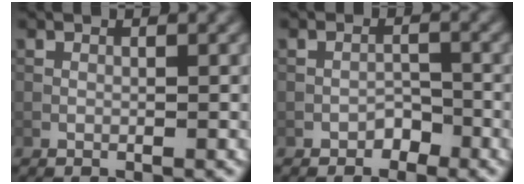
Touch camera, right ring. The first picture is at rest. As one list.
[{"total": 1.6, "force": [-1.1, 1.0, 0.4], "torque": [0.000, 0.006, -0.020]}]